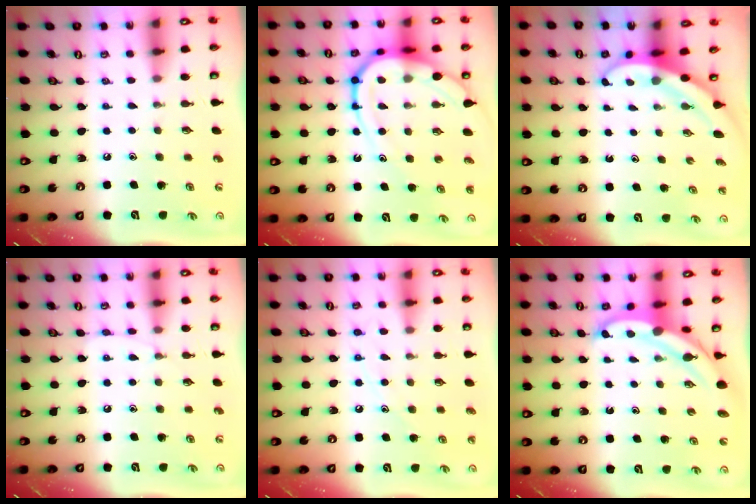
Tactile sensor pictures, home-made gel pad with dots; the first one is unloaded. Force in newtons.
{"total": 14.3, "press": 14.2, "slide": 1.4}
{"total": 3.7, "press": 3.7, "slide": 0.2}
{"total": 5.8, "press": 5.8, "slide": 0.8}
{"total": 8.1, "press": 8.0, "slide": 0.7}
{"total": 5.6, "press": 5.6, "slide": 0.3}